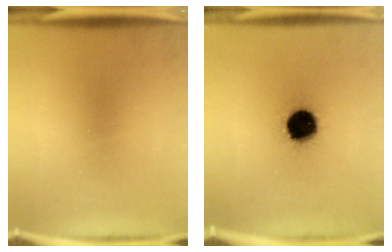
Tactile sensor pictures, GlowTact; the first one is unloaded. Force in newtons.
{"total": 15.2}